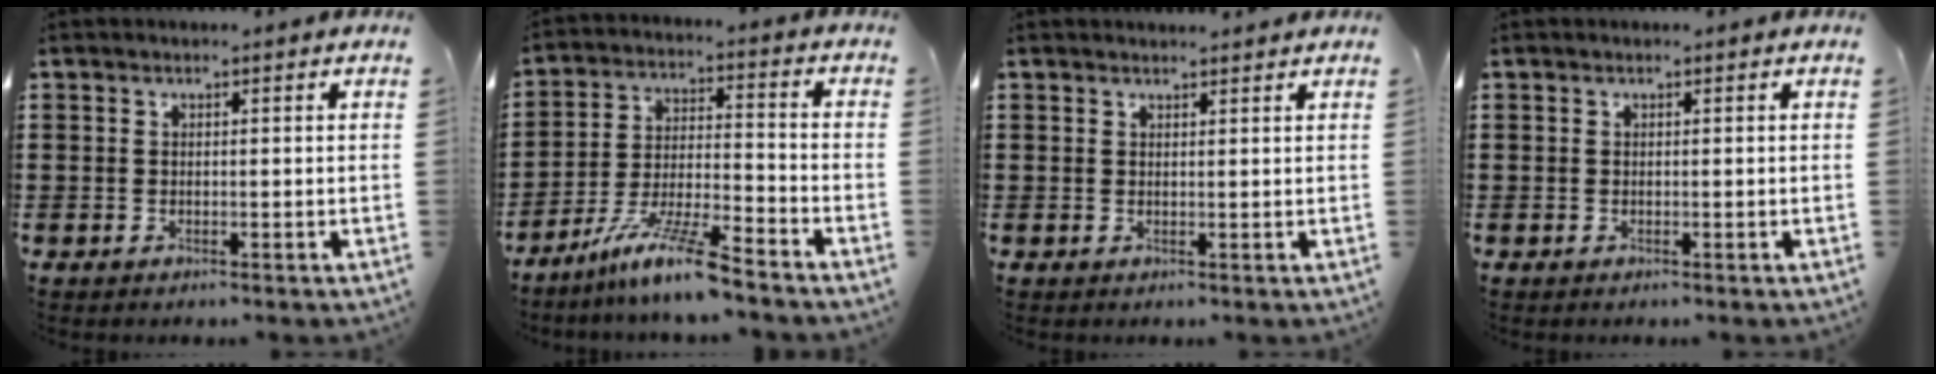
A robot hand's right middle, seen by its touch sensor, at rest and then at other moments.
{"total": 9.8, "force": [-7.9, 0.3, 5.9], "torque": [-0.121, -0.001, -0.154]}
{"total": 1.1, "force": [1.1, 0.0, 0.1], "torque": [0.003, -0.003, 0.018]}
{"total": 0.0}